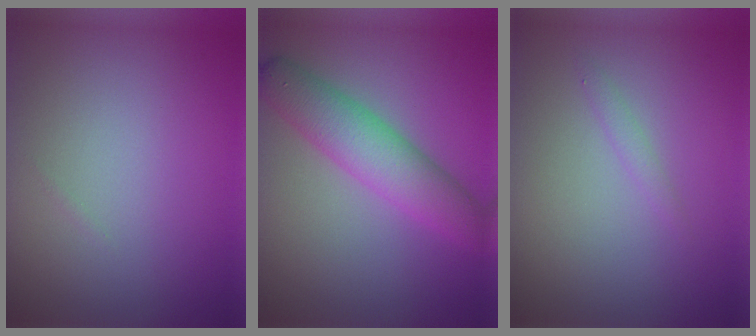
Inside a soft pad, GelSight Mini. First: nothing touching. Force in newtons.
{"total": 5.4, "press": 5.4, "slide": 0.2}
{"total": 0.8, "press": 0.8, "slide": 0.0}